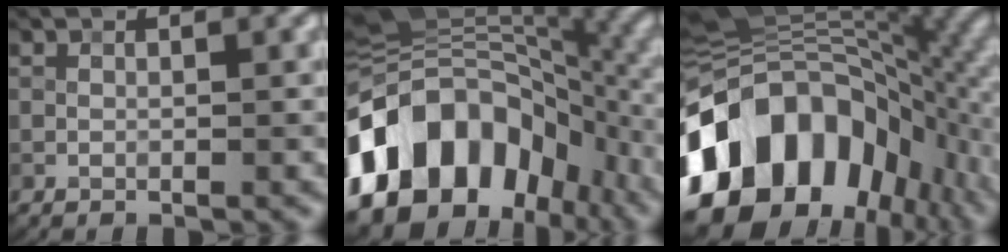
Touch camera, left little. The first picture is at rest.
{"total": 15.1, "force": [-5.8, 10.6, 9.1], "torque": [-0.164, 0.008, -0.109]}
{"total": 18.1, "force": [-5.4, 12.3, 12.2], "torque": [-0.231, -0.001, -0.101]}